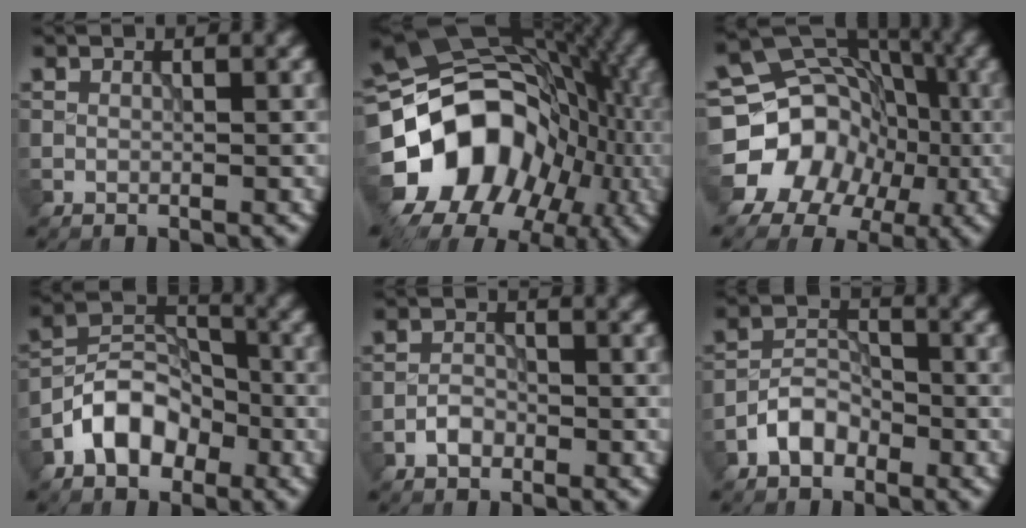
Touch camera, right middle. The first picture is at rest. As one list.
[{"total": 18.6, "force": [-4.4, 14.7, 10.5], "torque": [-0.188, 0.010, -0.085]}, {"total": 13.1, "force": [-4.4, 11.3, 4.9], "torque": [-0.080, -0.014, -0.102]}, {"total": 5.7, "force": [-3.1, 3.7, 3.1], "torque": [-0.048, 0.007, -0.063]}, {"total": 1.7, "force": [-1.0, 1.1, 0.9], "torque": [-0.014, 0.005, -0.021]}, {"total": 3.1, "force": [-1.9, 1.9, 1.5], "torque": [-0.023, 0.012, -0.041]}]